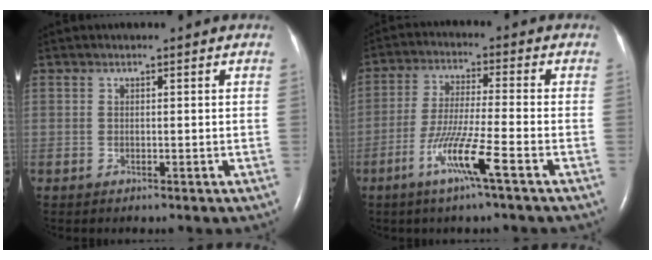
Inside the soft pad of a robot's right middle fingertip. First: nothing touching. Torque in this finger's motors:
{"motor_torque": [1.38, -0.76, 0.28, 0.16]}